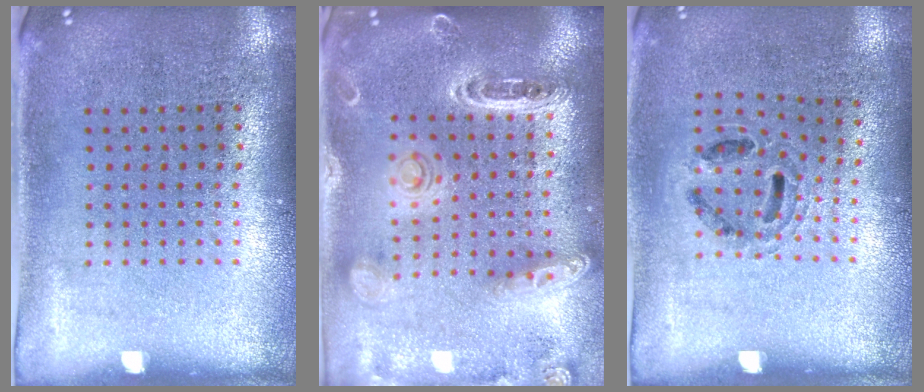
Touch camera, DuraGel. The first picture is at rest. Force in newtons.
{"total": 1.7, "press": 1.7, "slide": 0.3}
{"total": 0.9, "press": 0.8, "slide": 0.2}